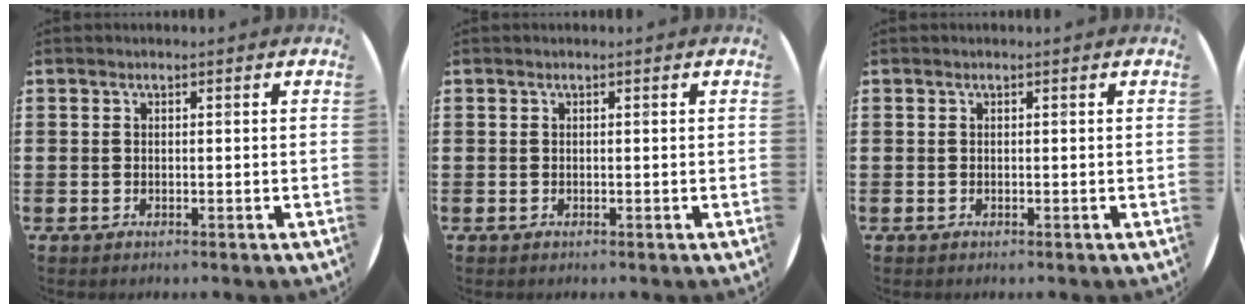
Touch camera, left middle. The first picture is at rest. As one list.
[{"total": 0.0}, {"total": 0.0}]